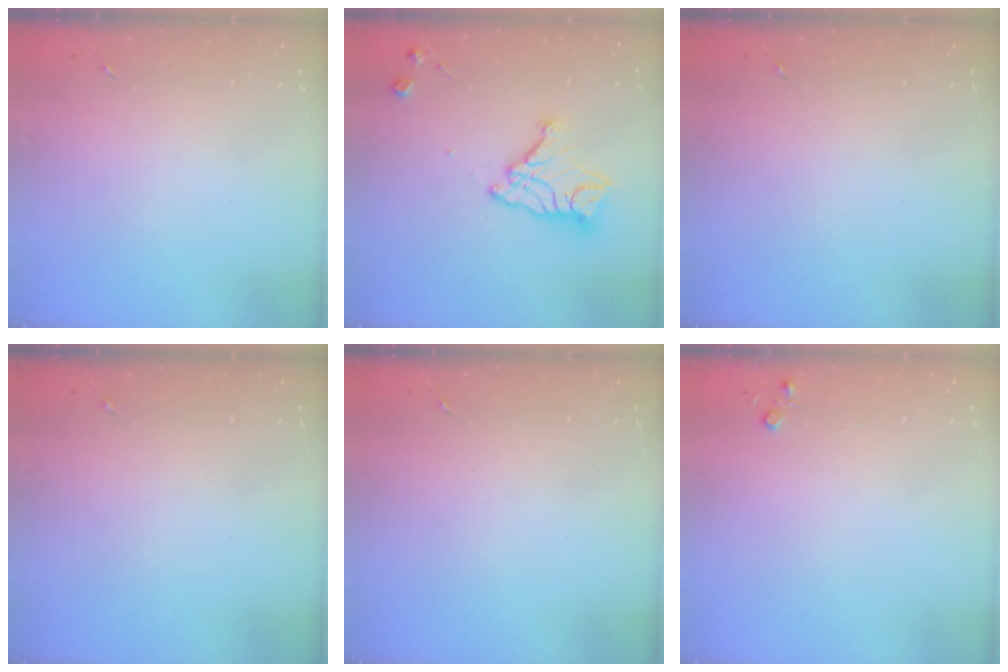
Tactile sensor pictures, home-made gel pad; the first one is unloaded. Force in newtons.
{"total": 13.7, "press": 13.7, "slide": 1.3}
{"total": 0.0}
{"total": 0.0}
{"total": 0.0}
{"total": 3.6, "press": 3.6, "slide": 0.4}